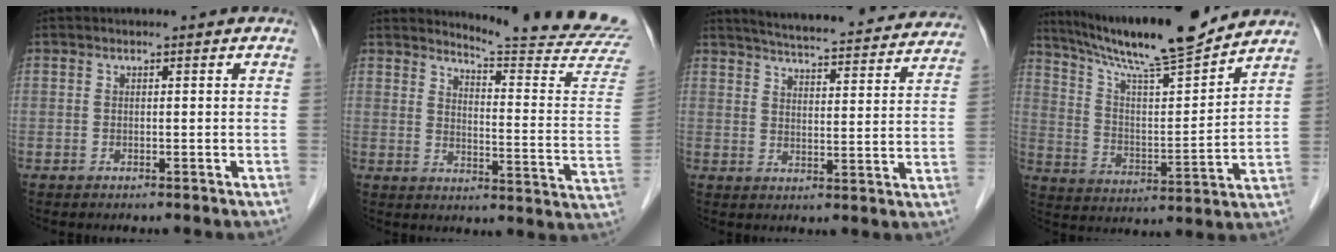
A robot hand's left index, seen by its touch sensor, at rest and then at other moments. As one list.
[{"total": 18.1, "force": [17.5, -2.3, 3.8], "torque": [-0.060, -0.154, 0.197]}, {"total": 25.5, "force": [23.7, 3.3, 9.0], "torque": [-0.135, -0.027, 0.292]}, {"total": 17.7, "force": [15.6, 0.2, 8.3], "torque": [-0.142, -0.001, 0.257]}]